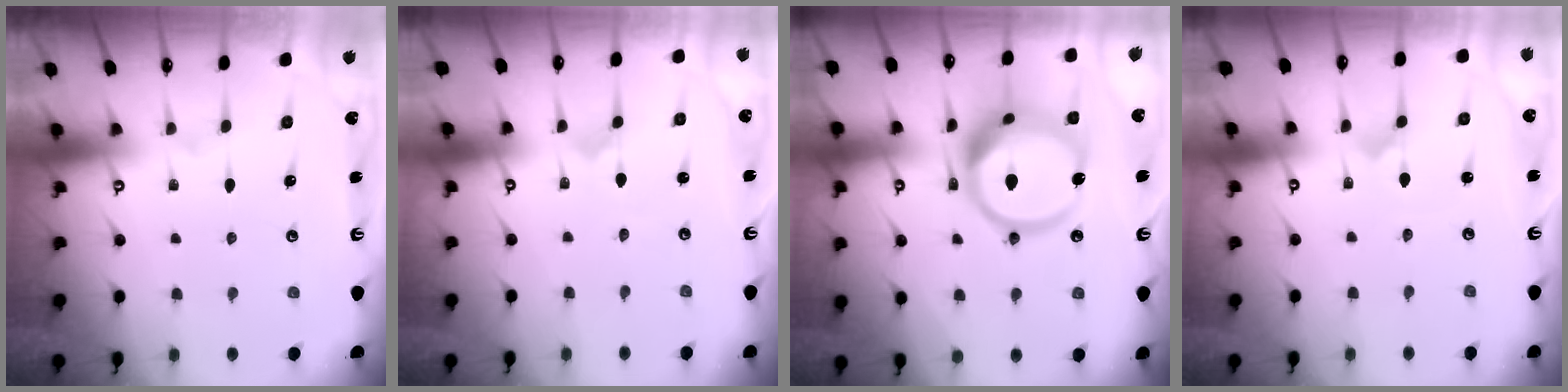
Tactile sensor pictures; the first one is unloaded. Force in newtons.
{"total": 0.0}
{"total": 19.1, "press": 19.0, "slide": 2.3}
{"total": 1.1, "press": 1.1, "slide": 0.0}